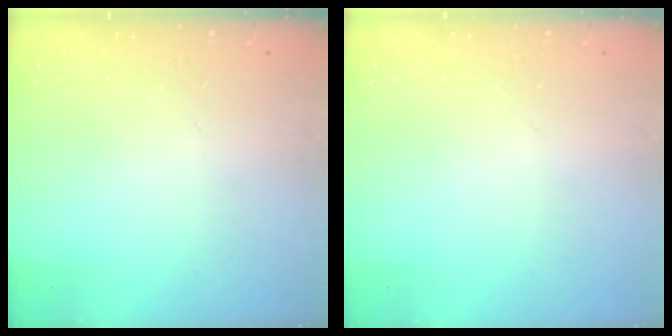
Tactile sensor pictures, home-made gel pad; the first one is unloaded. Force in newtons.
{"total": 0.0}